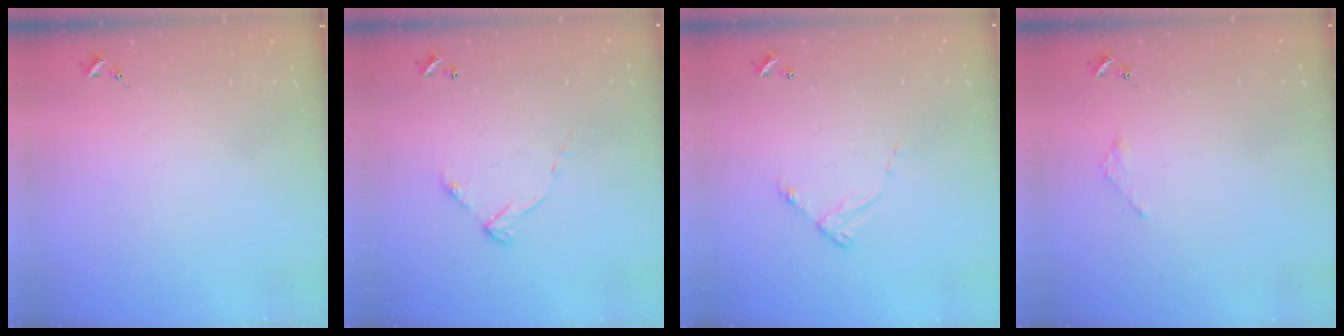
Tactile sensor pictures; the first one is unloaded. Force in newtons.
{"total": 5.8, "press": 5.8, "slide": 0.4}
{"total": 6.1, "press": 6.1, "slide": 0.5}
{"total": 2.1, "press": 2.1, "slide": 0.2}